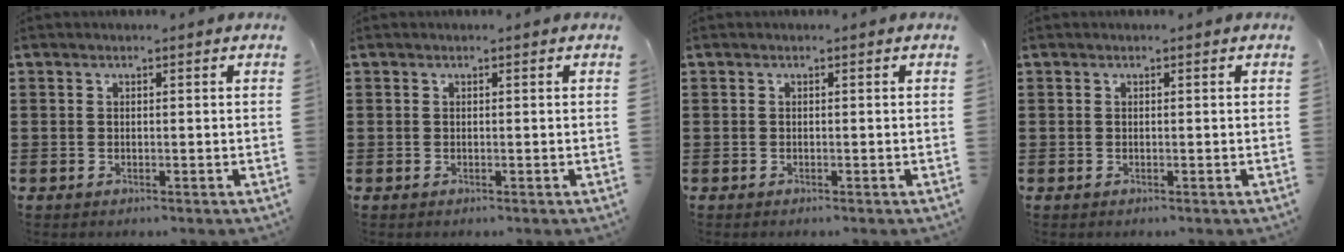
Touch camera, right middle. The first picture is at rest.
{"total": 0.0}
{"total": 0.0}
{"total": 0.0}